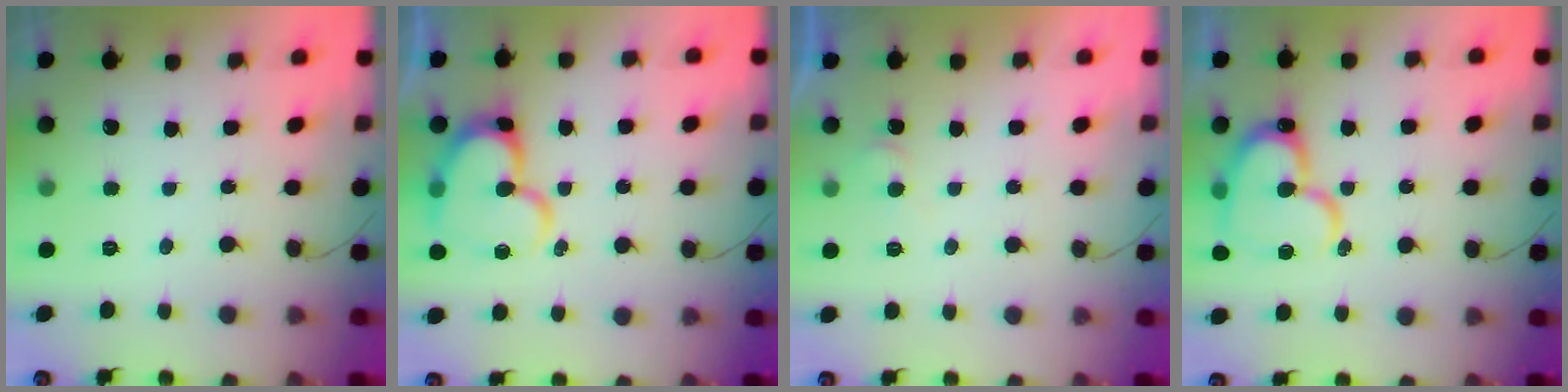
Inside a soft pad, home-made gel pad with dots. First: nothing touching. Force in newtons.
{"total": 16.3, "press": 16.2, "slide": 1.5}
{"total": 4.8, "press": 4.8, "slide": 0.4}
{"total": 17.2, "press": 17.1, "slide": 1.7}